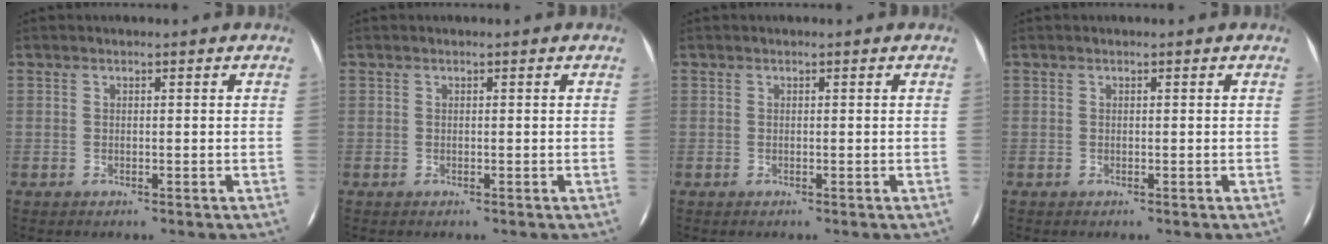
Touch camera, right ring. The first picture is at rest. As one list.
[{"total": 0.0}, {"total": 0.0}, {"total": 0.0}]